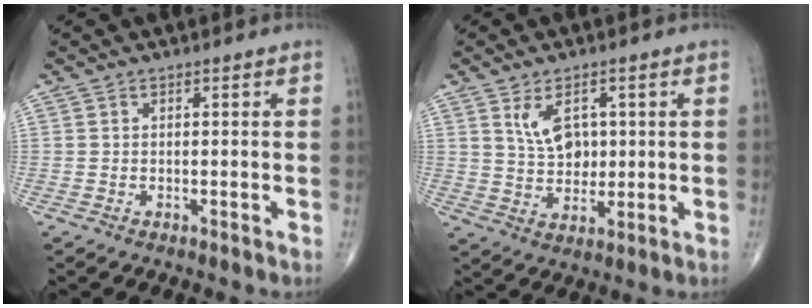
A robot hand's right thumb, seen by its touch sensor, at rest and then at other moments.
{"total": 6.7, "force": [2.2, 4.4, 4.6], "torque": [-0.061, -0.012, 0.047]}